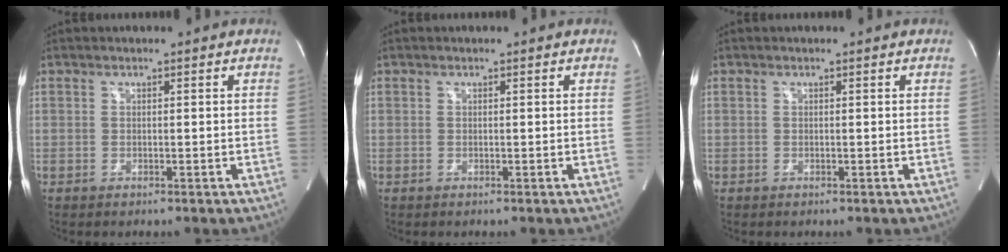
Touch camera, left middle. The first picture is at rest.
{"total": 0.0}
{"total": 0.0}